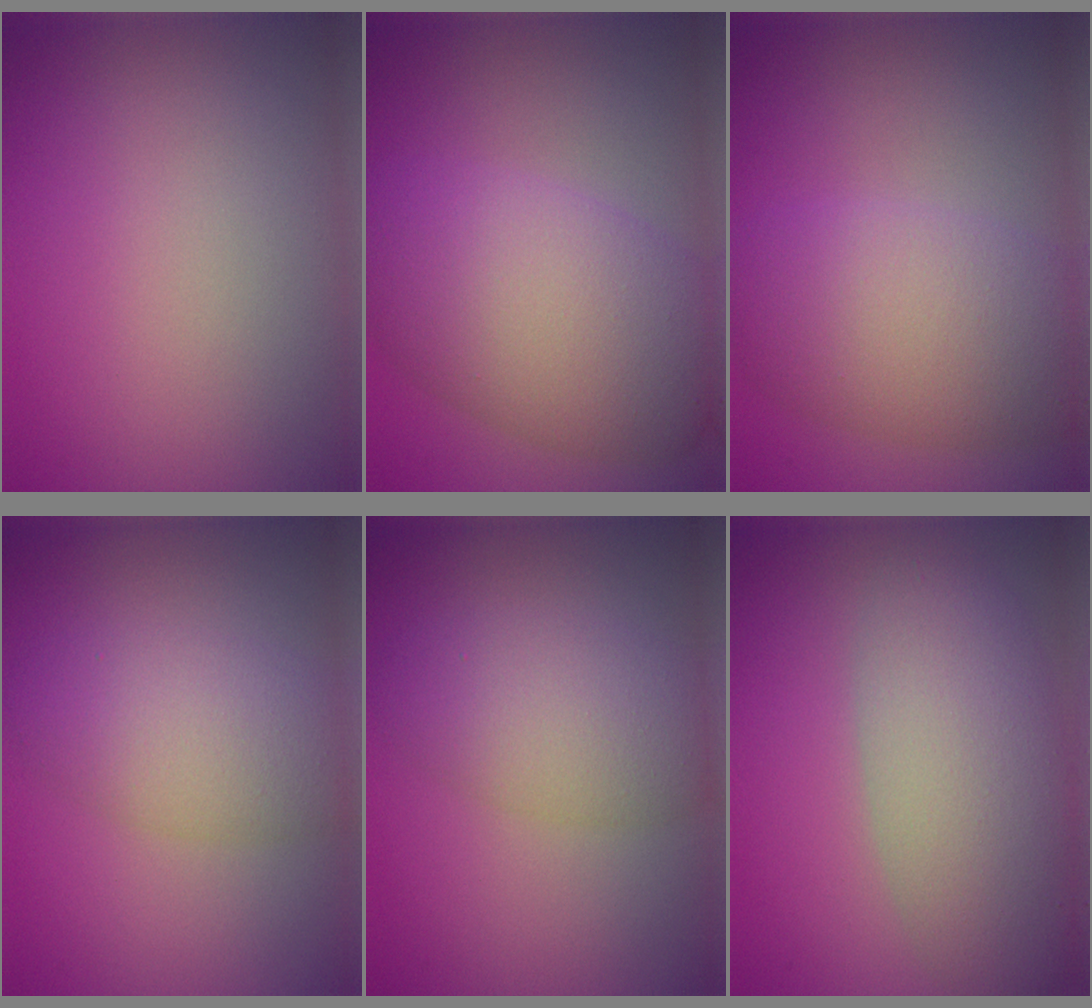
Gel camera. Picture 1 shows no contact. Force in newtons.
{"total": 10.3, "press": 10.3, "slide": 0.5}
{"total": 7.9, "press": 7.9, "slide": 0.3}
{"total": 5.1, "press": 5.1, "slide": 0.1}
{"total": 4.8, "press": 4.8, "slide": 0.2}
{"total": 7.5, "press": 7.5, "slide": 0.4}